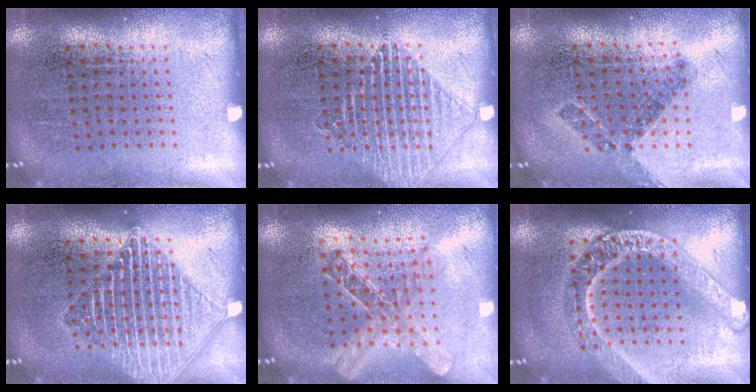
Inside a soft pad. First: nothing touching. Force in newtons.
{"total": 2.3, "press": 2.3, "slide": 0.3}
{"total": 0.8, "press": 0.8, "slide": 0.3}
{"total": 3.2, "press": 3.1, "slide": 0.3}
{"total": 1.9, "press": 1.7, "slide": 1.0}
{"total": 3.3, "press": 3.3, "slide": 0.4}